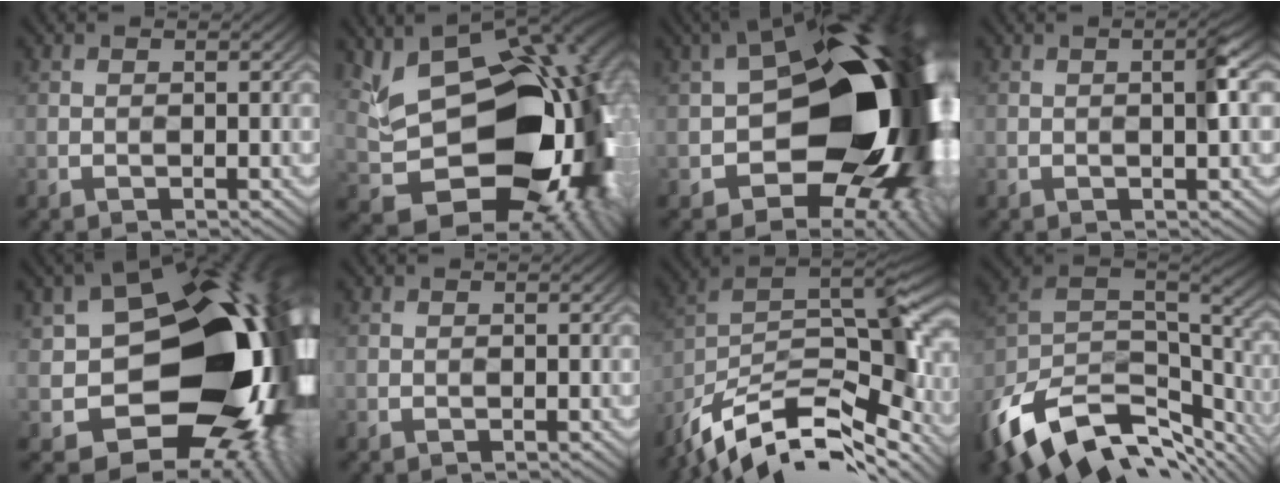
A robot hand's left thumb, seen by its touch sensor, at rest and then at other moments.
{"total": 20.3, "force": [2.3, 12.8, 15.6], "torque": [-0.208, -0.032, 0.081]}
{"total": 21.6, "force": [-0.7, 13.5, 16.8], "torque": [-0.206, -0.031, 0.003]}
{"total": 2.1, "force": [0.2, 0.1, 2.1], "torque": [-0.034, 0.004, 0.002]}
{"total": 21.7, "force": [0.5, 15.4, 15.2], "torque": [-0.195, -0.042, 0.050]}
{"total": 0.0}
{"total": 14.5, "force": [-9.2, 5.6, 9.6], "torque": [-0.217, -0.004, -0.160]}
{"total": 15.7, "force": [-9.4, 8.0, 9.7], "torque": [-0.246, -0.037, -0.143]}